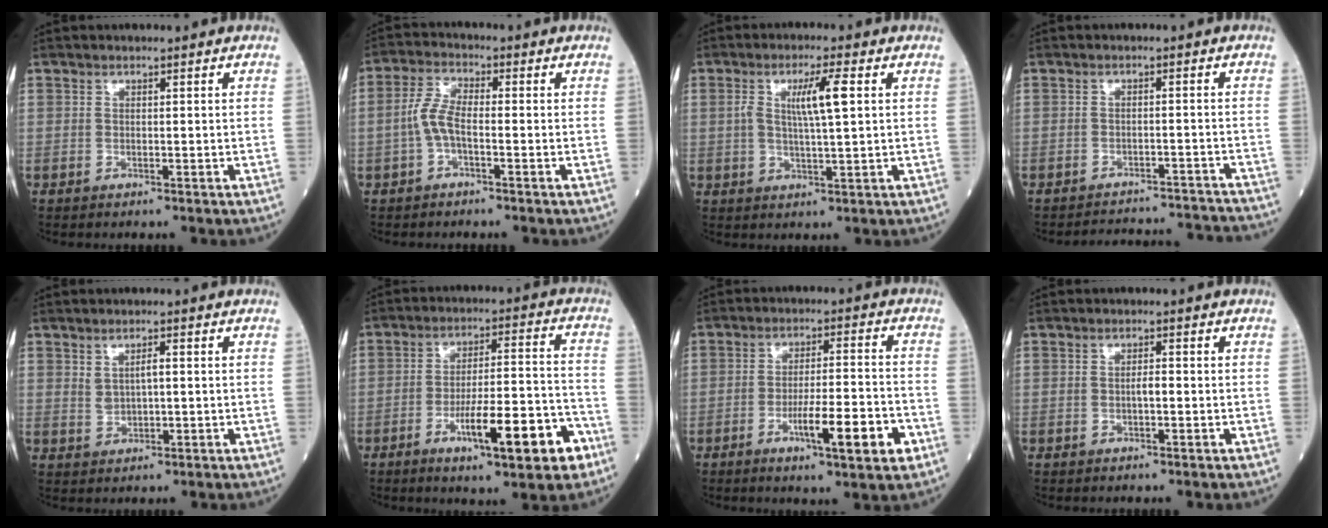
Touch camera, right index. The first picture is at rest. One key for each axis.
{"total": 4.5, "fx": -1.2, "fy": 1.5, "fz": 4.0, "tx": -0.086, "ty": 0.008, "tz": -0.029}
{"total": 6.0, "fx": 1.3, "fy": 0.2, "fz": 5.8, "tx": -0.110, "ty": 0.005, "tz": 0.024}
{"total": 12.4, "fx": -12.3, "fy": 0.8, "fz": 1.0, "tx": -0.007, "ty": 0.015, "tz": -0.144}
{"total": 2.5, "fx": 0.6, "fy": 1.0, "fz": 2.2, "tx": -0.044, "ty": 0.003, "tz": 0.015}
{"total": 13.7, "fx": -6.6, "fy": 2.3, "fz": 11.8, "tx": -0.184, "ty": 0.010, "tz": -0.094}
{"total": 9.9, "fx": -4.2, "fy": 0.9, "fz": 8.9, "tx": -0.142, "ty": -0.003, "tz": -0.062}
{"total": 1.3, "fx": -0.3, "fy": 0.3, "fz": 1.2, "tx": -0.021, "ty": 0.002, "tz": -0.007}